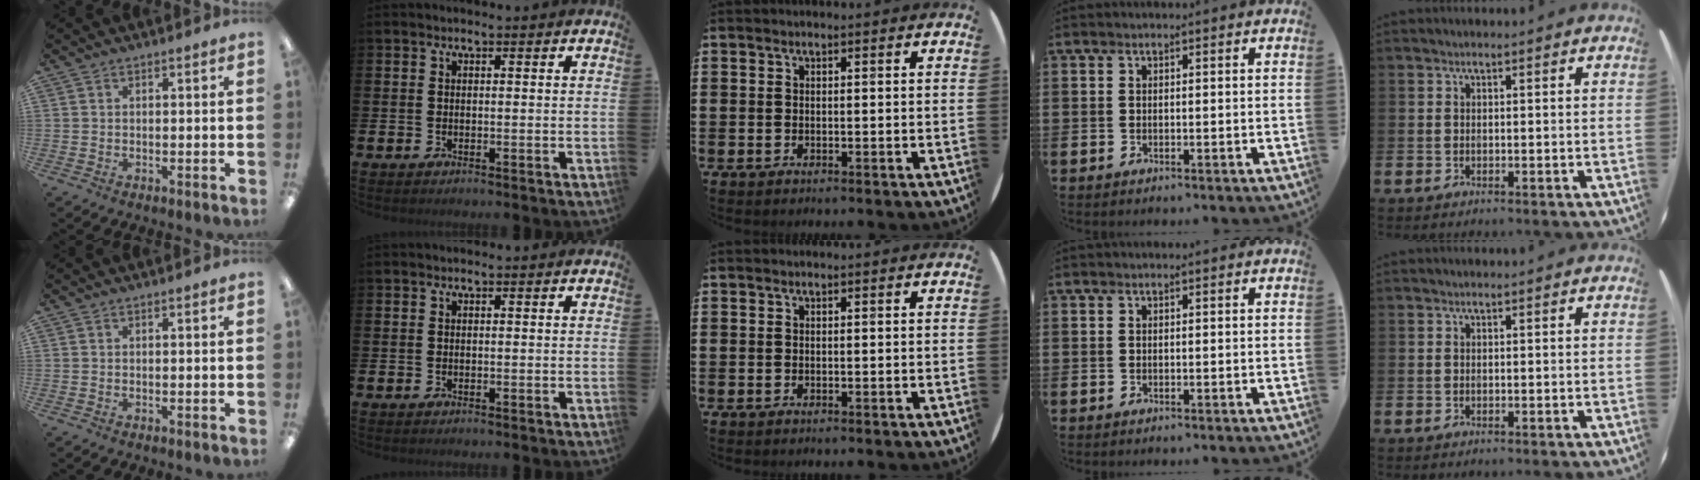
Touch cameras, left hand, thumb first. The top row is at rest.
{}